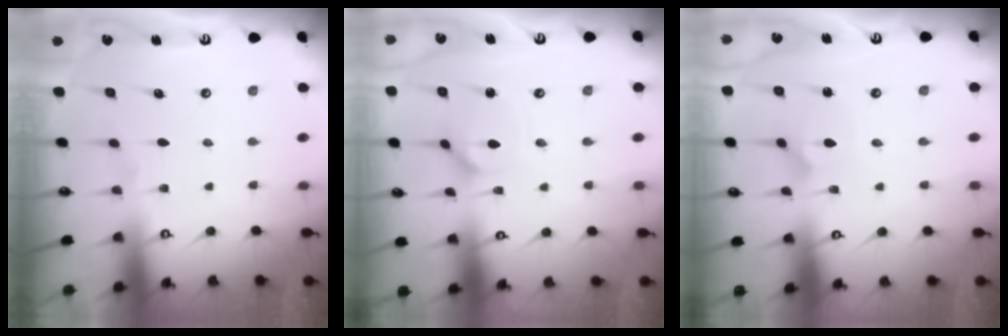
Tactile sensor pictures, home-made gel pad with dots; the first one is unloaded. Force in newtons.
{"total": 3.6, "press": 3.6, "slide": 0.2}
{"total": 2.1, "press": 2.1, "slide": 0.0}